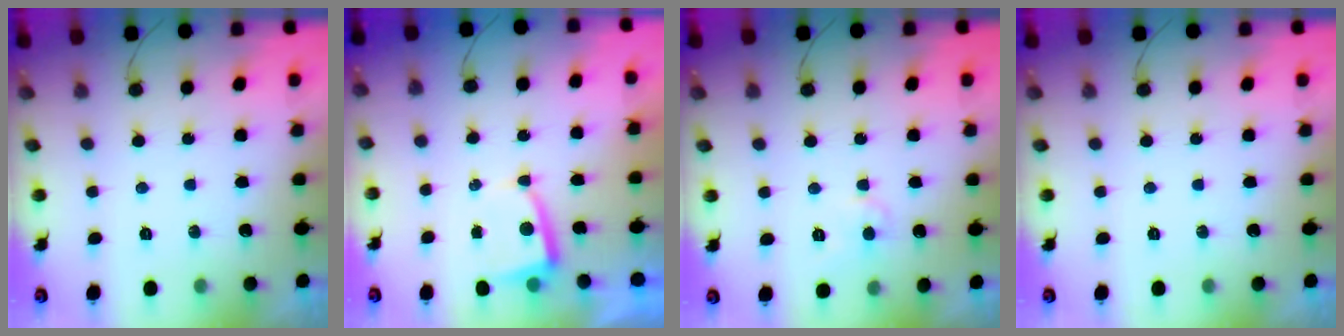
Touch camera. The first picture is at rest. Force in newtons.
{"total": 2.8, "press": 2.7, "slide": 0.5}
{"total": 4.8, "press": 4.7, "slide": 0.6}
{"total": 0.0}